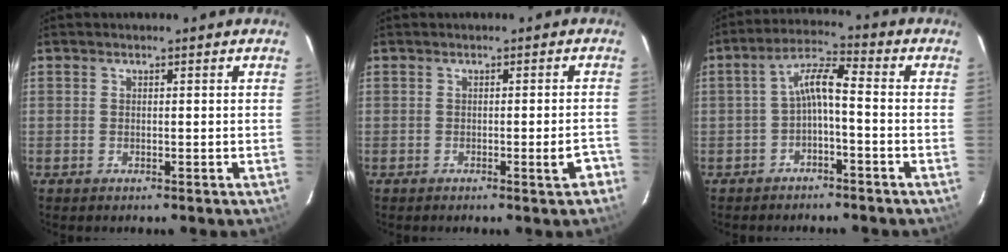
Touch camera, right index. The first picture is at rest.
{"total": 2.9, "force": [-1.8, 0.2, 2.3], "torque": [-0.035, 0.001, -0.022]}
{"total": 5.4, "force": [-2.0, 1.1, 4.9], "torque": [-0.111, 0.018, -0.037]}